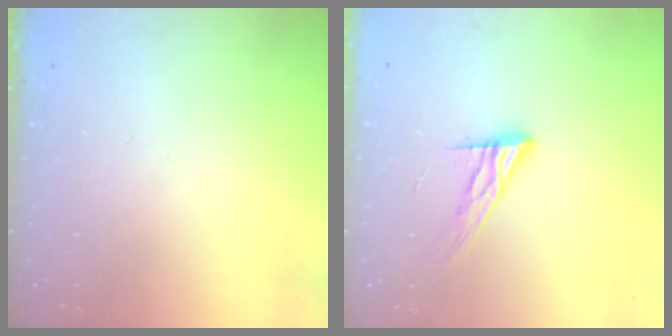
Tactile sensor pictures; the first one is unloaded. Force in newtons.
{"total": 11.1, "press": 11.1, "slide": 0.9}